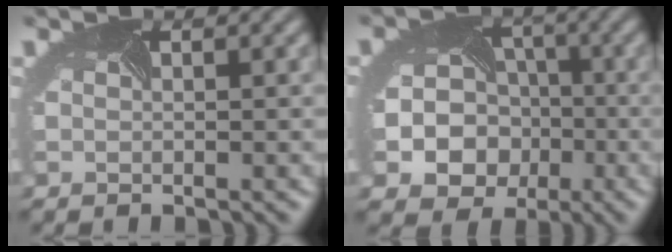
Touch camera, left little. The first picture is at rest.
{"total": 10.7, "force": [-3.2, 9.3, 4.0], "torque": [-0.080, -0.020, -0.068]}